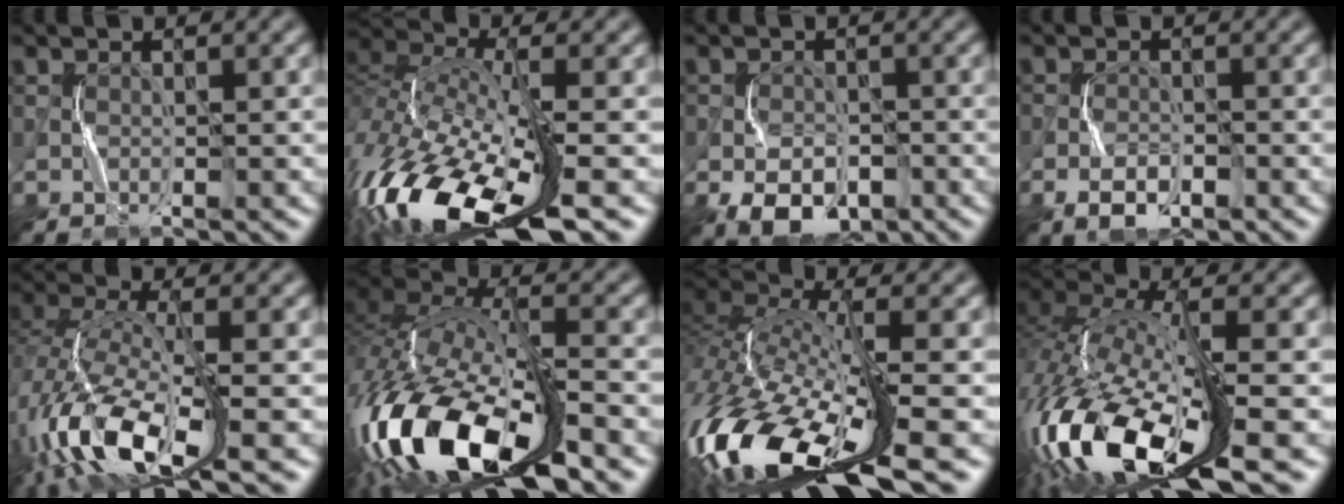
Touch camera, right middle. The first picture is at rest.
{"total": 14.5, "force": [-7.8, 5.2, 11.0], "torque": [-0.250, -0.012, -0.140]}
{"total": 5.3, "force": [-2.6, 3.6, 2.9], "torque": [-0.048, -0.011, -0.044]}
{"total": 2.7, "force": [-1.6, 1.6, 1.5], "torque": [-0.026, -0.003, -0.033]}
{"total": 10.9, "force": [-5.3, 4.2, 8.6], "torque": [-0.195, -0.009, -0.112]}
{"total": 16.5, "force": [-7.8, 7.1, 12.7], "torque": [-0.282, -0.010, -0.146]}
{"total": 15.8, "force": [-7.0, 6.2, 12.8], "torque": [-0.299, -0.008, -0.130]}
{"total": 15.8, "force": [-6.5, 6.0, 13.0], "torque": [-0.295, -0.008, -0.119]}